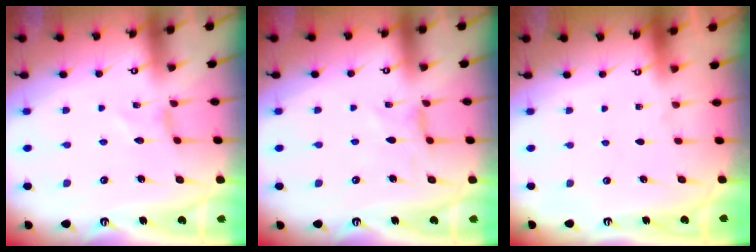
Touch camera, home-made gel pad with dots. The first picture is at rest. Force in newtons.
{"total": 0.9, "press": 0.9, "slide": 0.3}
{"total": 0.0}